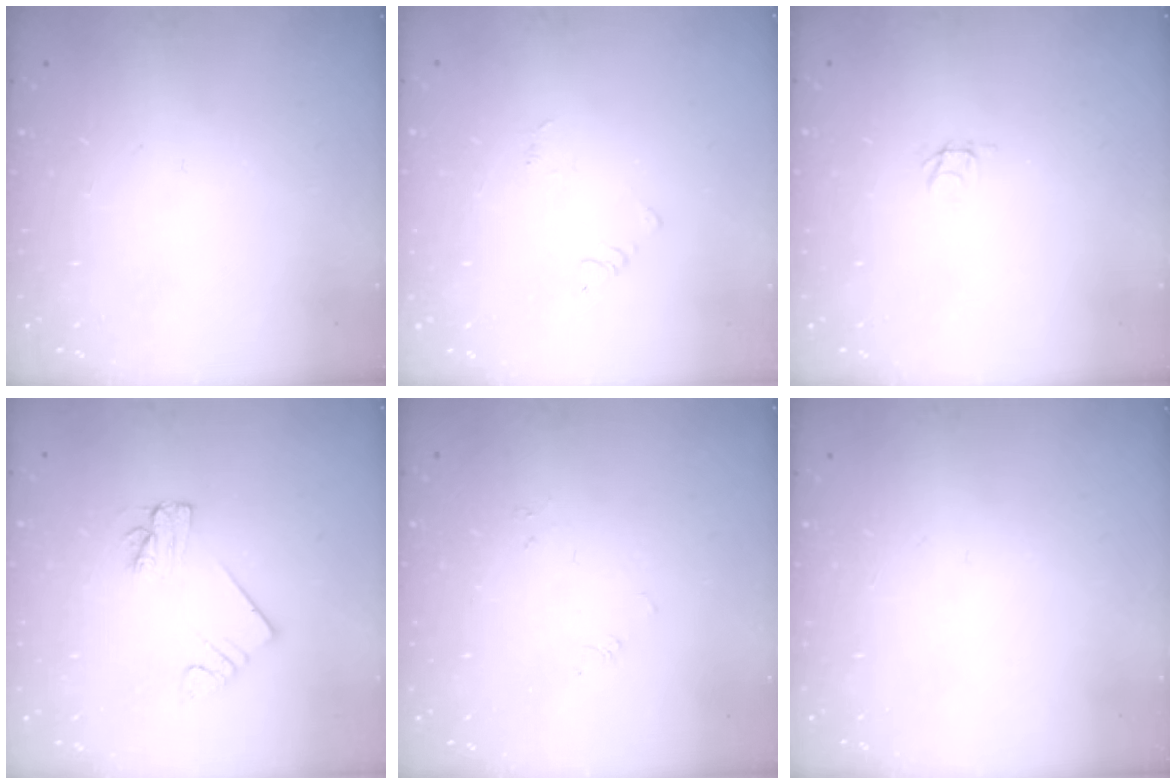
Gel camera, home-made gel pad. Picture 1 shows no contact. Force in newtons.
{"total": 2.4, "press": 2.4, "slide": 0.3}
{"total": 1.8, "press": 1.8, "slide": 0.1}
{"total": 2.2, "press": 2.2, "slide": 0.1}
{"total": 0.0}
{"total": 0.0}